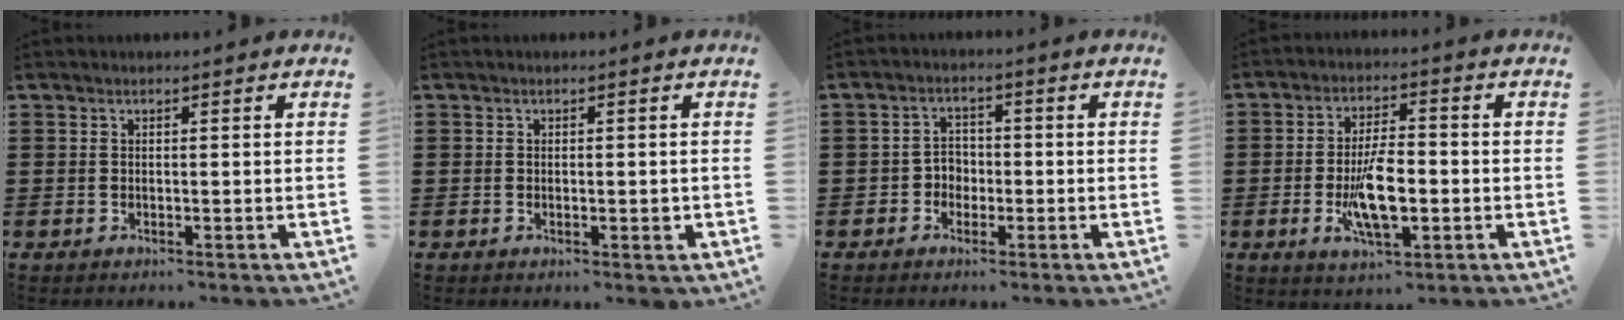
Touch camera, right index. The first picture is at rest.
{"total": 1.3, "force": [-0.3, 0.6, 1.1], "torque": [-0.020, 0.004, -0.006]}
{"total": 2.5, "force": [-1.1, 2.1, 0.9], "torque": [-0.025, 0.006, -0.027]}
{"total": 9.1, "force": [-2.1, 3.6, 8.1], "torque": [-0.166, -0.006, -0.038]}